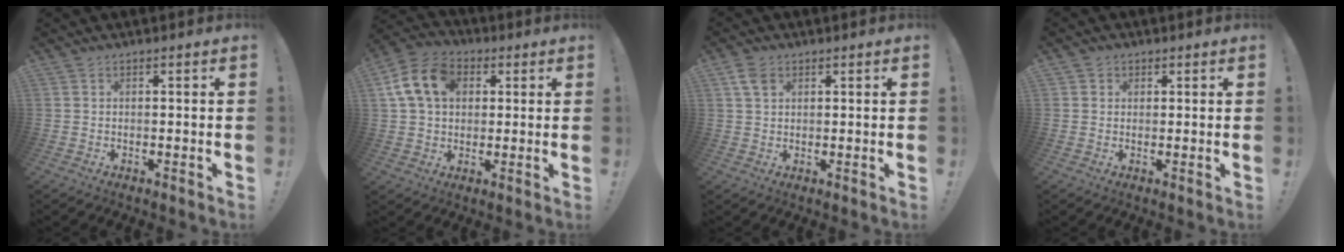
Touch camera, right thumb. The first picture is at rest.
{"total": 14.7, "force": [4.4, 11.0, 8.8], "torque": [-0.157, 0.001, 0.087]}
{"total": 4.4, "force": [2.1, 3.0, 2.6], "torque": [-0.038, -0.003, 0.039]}
{"total": 1.9, "force": [0.7, 1.8, 0.3], "torque": [-0.001, -0.001, 0.013]}